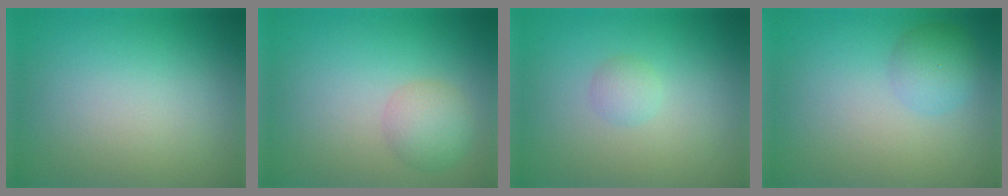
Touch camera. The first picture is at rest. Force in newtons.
{"total": 2.8, "press": 2.8, "slide": 0.1}
{"total": 1.2, "press": 1.2, "slide": 0.1}
{"total": 2.5, "press": 2.5, "slide": 0.1}